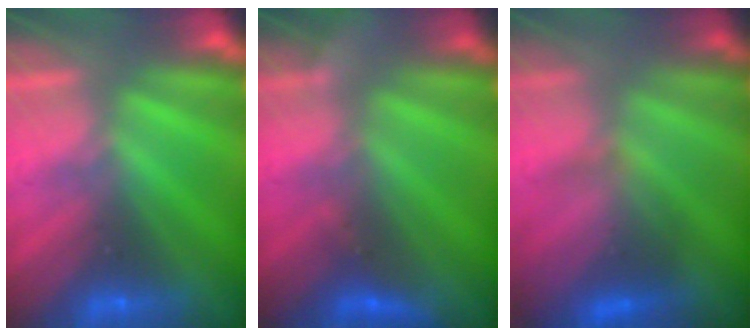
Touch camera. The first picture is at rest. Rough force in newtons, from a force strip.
{"total": 2.9}
{"total": 4.2}